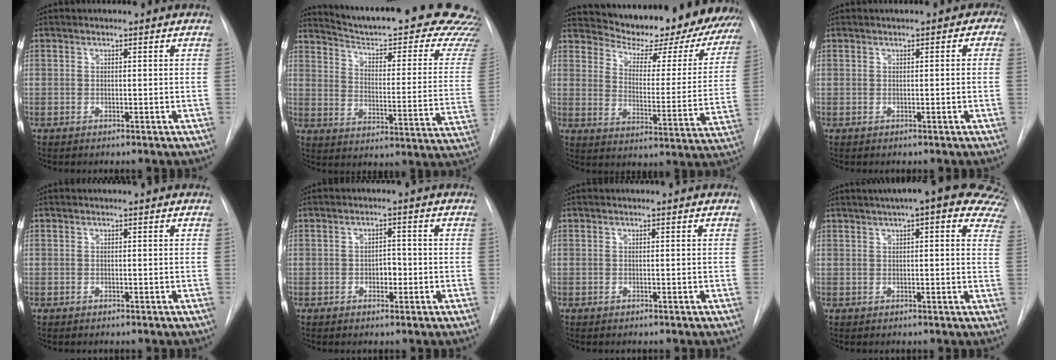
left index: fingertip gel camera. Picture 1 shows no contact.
{"total": 30.1, "force": [27.0, 3.3, 12.9], "torque": [-0.187, -0.124, 0.323]}
{"total": 24.9, "force": [23.0, 6.2, 7.4], "torque": [-0.107, -0.081, 0.274]}
{"total": 1.8, "force": [0.2, 1.2, 1.4], "torque": [-0.005, 0.006, -0.004]}
{"total": 0.0}
{"total": 2.4, "force": [-1.1, 1.4, 1.6], "torque": [-0.019, 0.001, -0.015]}
{"total": 0.0}
{"total": 18.6, "force": [13.1, 4.2, 12.6], "torque": [-0.171, 0.035, 0.145]}